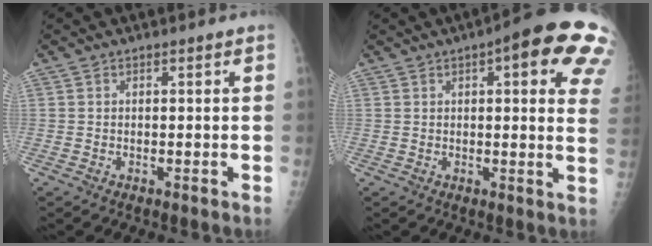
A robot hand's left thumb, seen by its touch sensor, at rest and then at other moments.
{"total": 17.6, "force": [7.9, 4.9, 15.0], "torque": [-0.163, -0.011, 0.080]}